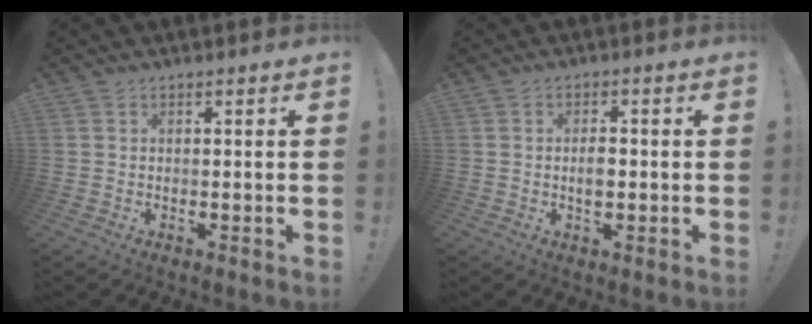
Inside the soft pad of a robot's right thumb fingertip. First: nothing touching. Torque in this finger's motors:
{"motor_torque": [0.06, 0.44, 0.19, 0.26, -0.01]}